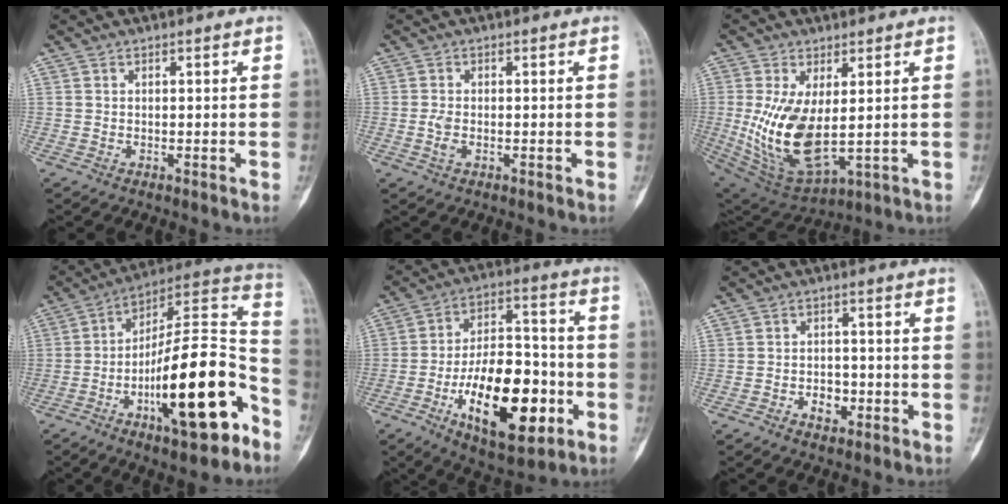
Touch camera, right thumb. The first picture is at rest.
{"total": 2.3, "force": [-0.5, 1.2, 1.8], "torque": [-0.046, 0.001, -0.012]}
{"total": 14.8, "force": [0.4, 7.1, 13.0], "torque": [-0.248, -0.020, 0.032]}
{"total": 24.4, "force": [-10.1, 7.5, 20.8], "torque": [-0.295, 0.073, -0.154]}
{"total": 22.0, "force": [-7.3, 10.5, 17.9], "torque": [-0.260, 0.033, -0.108]}
{"total": 4.0, "force": [-1.8, 2.8, 2.2], "torque": [-0.018, 0.016, -0.027]}